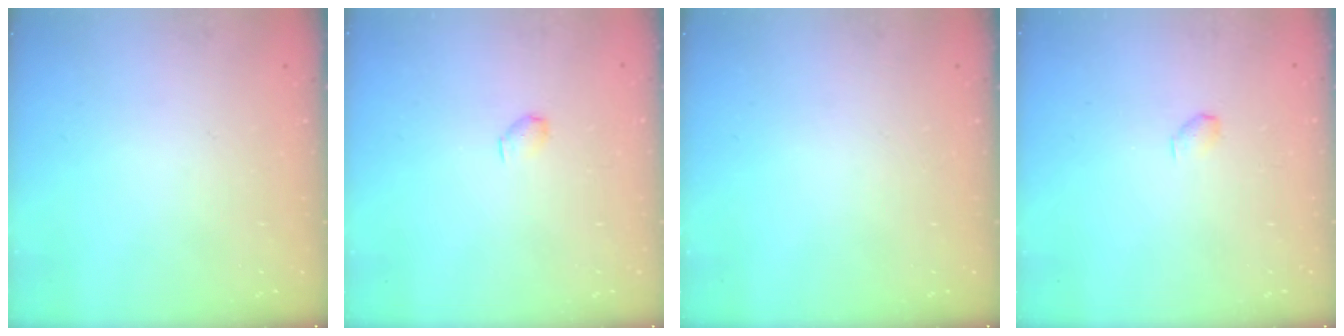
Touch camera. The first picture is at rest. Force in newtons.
{"total": 2.9, "press": 2.9, "slide": 0.5}
{"total": 0.0}
{"total": 2.9, "press": 2.9, "slide": 0.5}